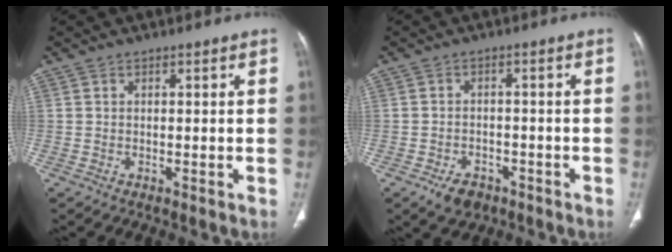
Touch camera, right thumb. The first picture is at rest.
{"total": 5.0, "force": [-3.0, 3.2, 2.2], "torque": [-0.029, 0.014, -0.043]}